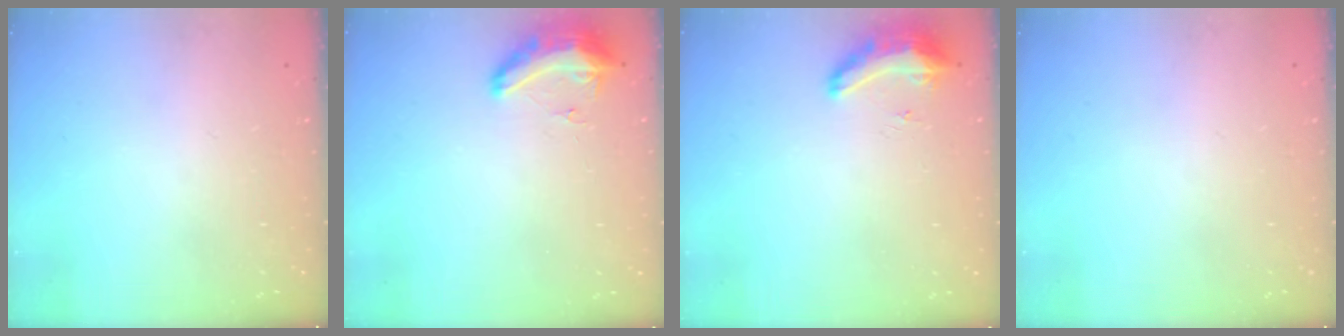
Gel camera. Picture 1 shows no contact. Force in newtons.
{"total": 14.6, "press": 10.5, "slide": 10.2}
{"total": 8.4, "press": 8.3, "slide": 1.3}
{"total": 0.0}